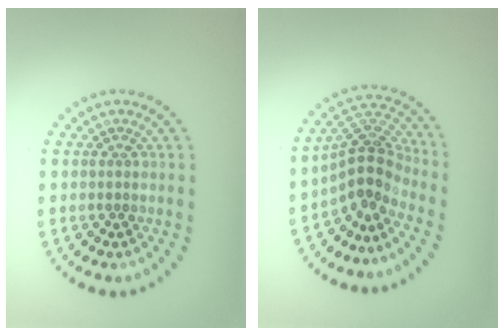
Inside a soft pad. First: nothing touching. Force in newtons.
{"total": 4.1, "press": 2.9, "slide": 2.8}